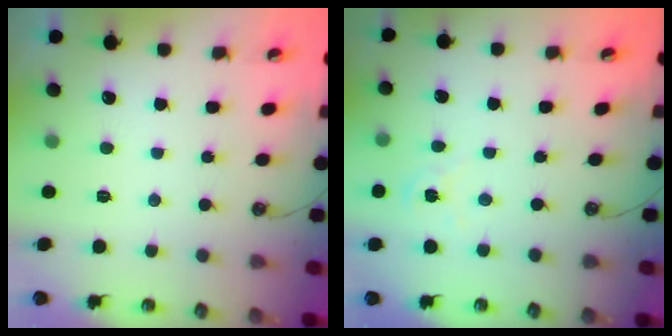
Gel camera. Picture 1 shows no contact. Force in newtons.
{"total": 1.8, "press": 1.8, "slide": 0.3}